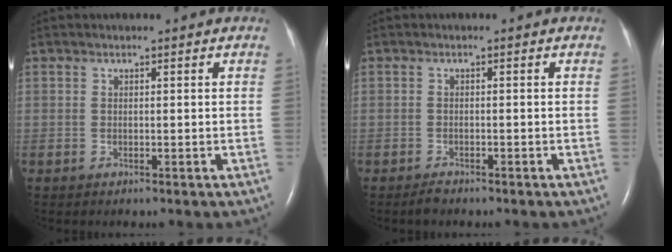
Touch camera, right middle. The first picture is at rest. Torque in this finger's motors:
{"motor_torque": [0.28, -0.11, -0.05, -0.01]}